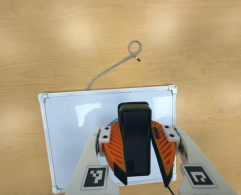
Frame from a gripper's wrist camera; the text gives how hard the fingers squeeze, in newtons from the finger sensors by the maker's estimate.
{"total": 10.6, "left": 10.1, "right": 11.1}